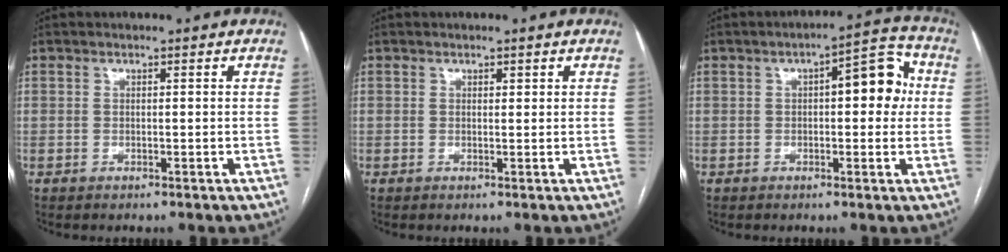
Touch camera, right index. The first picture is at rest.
{"total": 0.6, "force": [0.4, 0.4, 0.3], "torque": [-0.001, -0.001, 0.004]}
{"total": 8.4, "force": [1.2, 3.1, 7.8], "torque": [-0.097, 0.033, 0.012]}